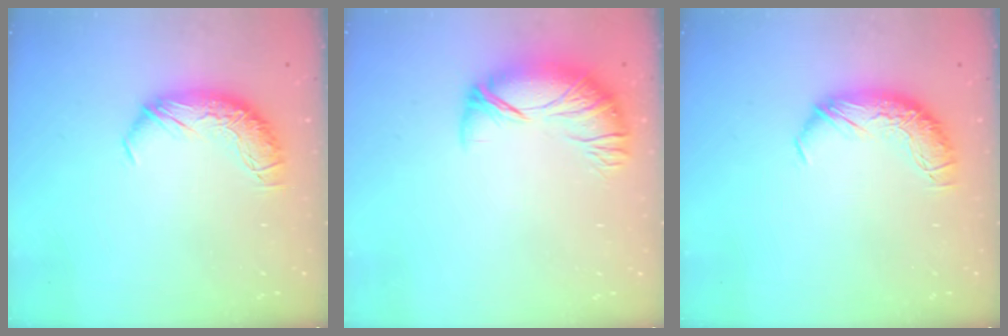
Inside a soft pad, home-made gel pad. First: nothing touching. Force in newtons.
{"total": 2.7, "press": 1.5, "slide": 2.3}
{"total": 0.0}